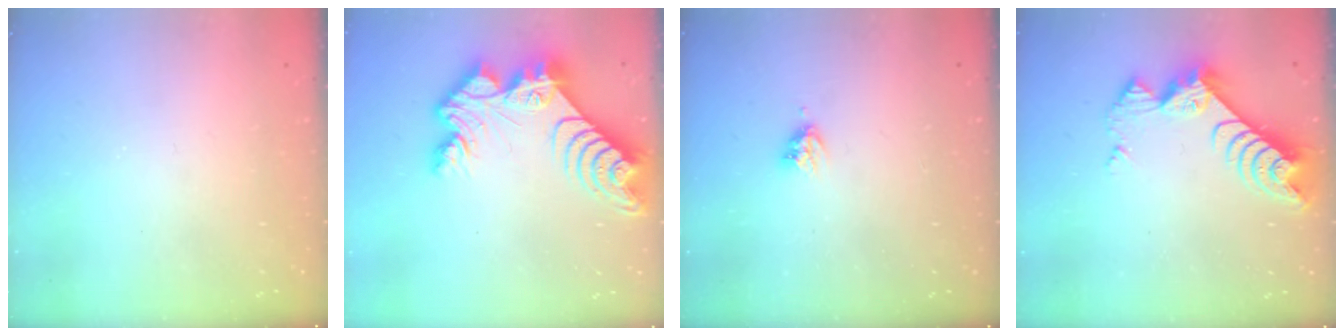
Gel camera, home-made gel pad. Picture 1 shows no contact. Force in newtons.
{"total": 16.6, "press": 16.5, "slide": 1.4}
{"total": 3.8, "press": 3.8, "slide": 0.6}
{"total": 9.1, "press": 9.1, "slide": 0.8}